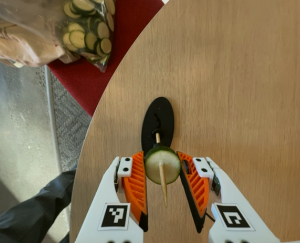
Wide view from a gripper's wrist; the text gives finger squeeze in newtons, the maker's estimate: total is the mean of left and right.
{"total": 9.7, "left": 9.4, "right": 10.0}